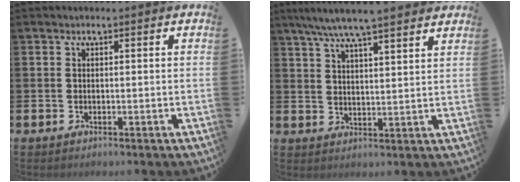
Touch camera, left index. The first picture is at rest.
{"total": 7.1, "force": [6.6, 0.3, 2.6], "torque": [-0.065, -0.025, 0.118]}